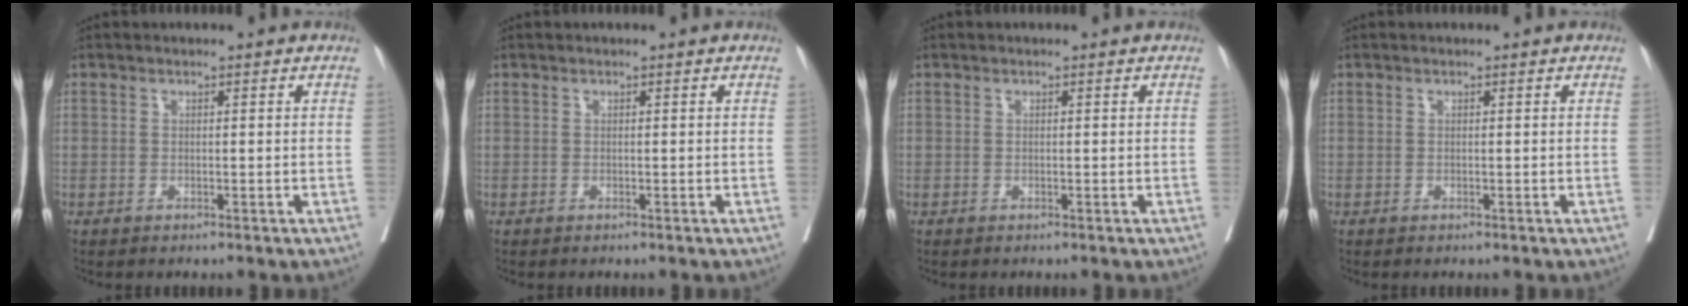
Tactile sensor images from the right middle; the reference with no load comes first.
{"total": 0.0}
{"total": 0.0}
{"total": 0.0}